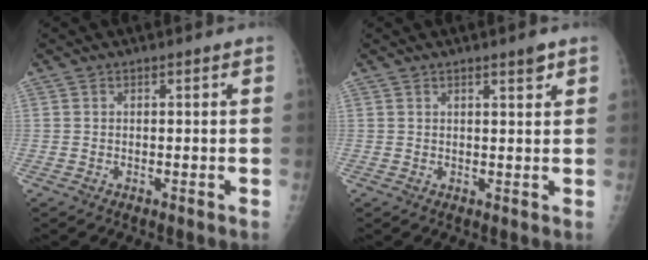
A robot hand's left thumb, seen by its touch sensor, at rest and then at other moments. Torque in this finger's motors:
{"motor_torque": [0.06, 0.18, 0.07, 0.06, 0.02]}